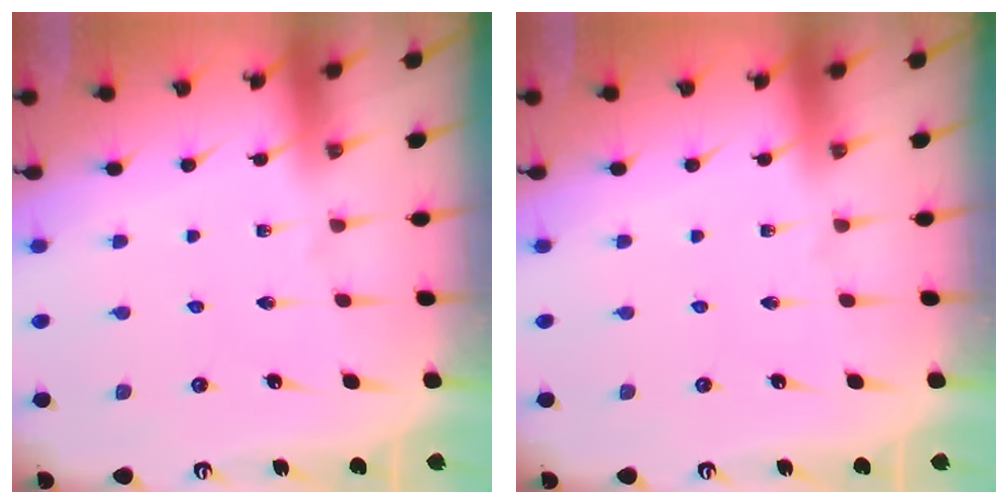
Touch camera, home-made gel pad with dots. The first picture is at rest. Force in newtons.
{"total": 0.0}